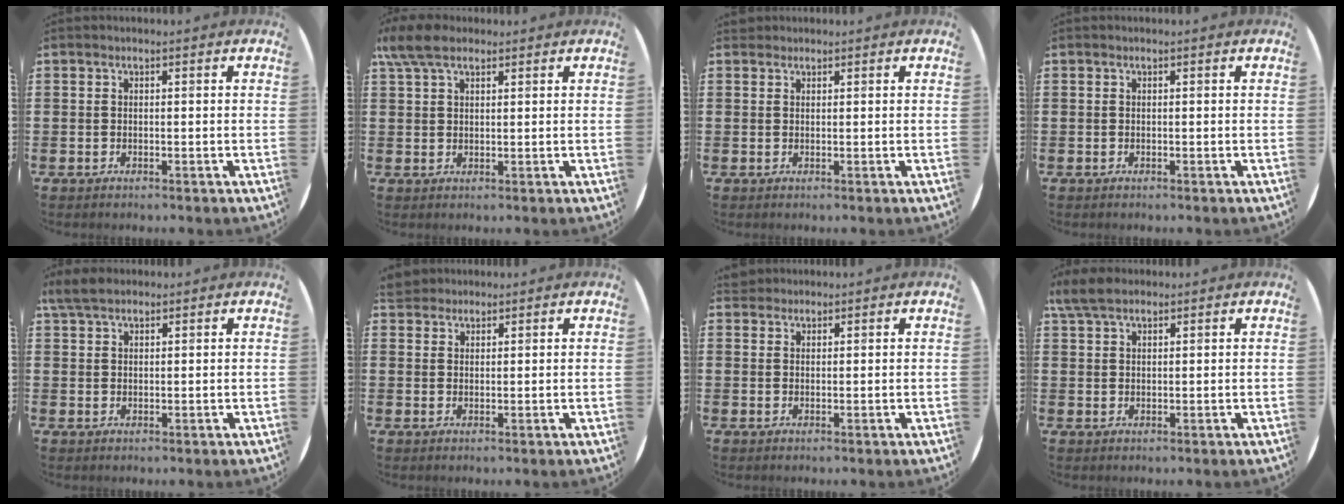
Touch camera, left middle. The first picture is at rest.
{"total": 4.7, "force": [3.3, 2.0, 2.8], "torque": [-0.055, 0.003, 0.059]}
{"total": 0.7, "force": [0.7, 0.3, -0.1], "torque": [0.009, 0.000, 0.012]}
{"total": 0.0}
{"total": 3.2, "force": [2.6, 1.2, 1.5], "torque": [-0.027, 0.004, 0.048]}
{"total": 2.6, "force": [2.4, 0.9, 0.0], "torque": [0.003, 0.000, 0.046]}
{"total": 1.6, "force": [1.5, 0.6, -0.1], "torque": [-0.002, 0.006, 0.030]}
{"total": 4.0, "force": [3.2, 1.4, 2.0], "torque": [-0.038, 0.001, 0.058]}